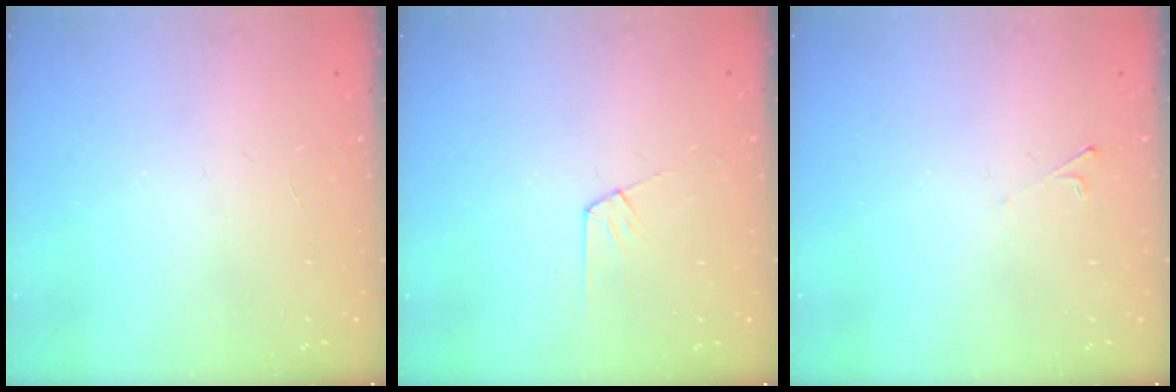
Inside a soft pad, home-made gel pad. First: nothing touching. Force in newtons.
{"total": 6.0, "press": 6.0, "slide": 0.6}
{"total": 1.9, "press": 1.9, "slide": 0.4}